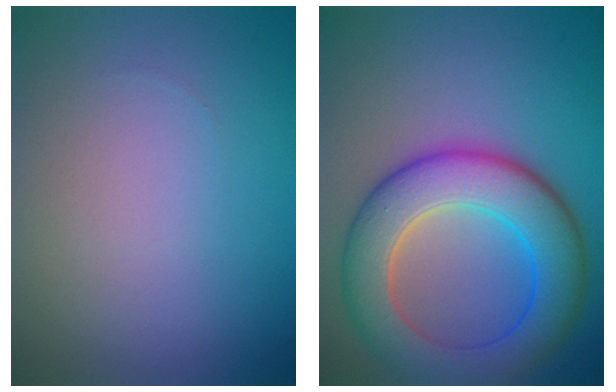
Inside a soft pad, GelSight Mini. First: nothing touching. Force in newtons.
{"total": 8.8, "press": 8.8, "slide": 0.4}